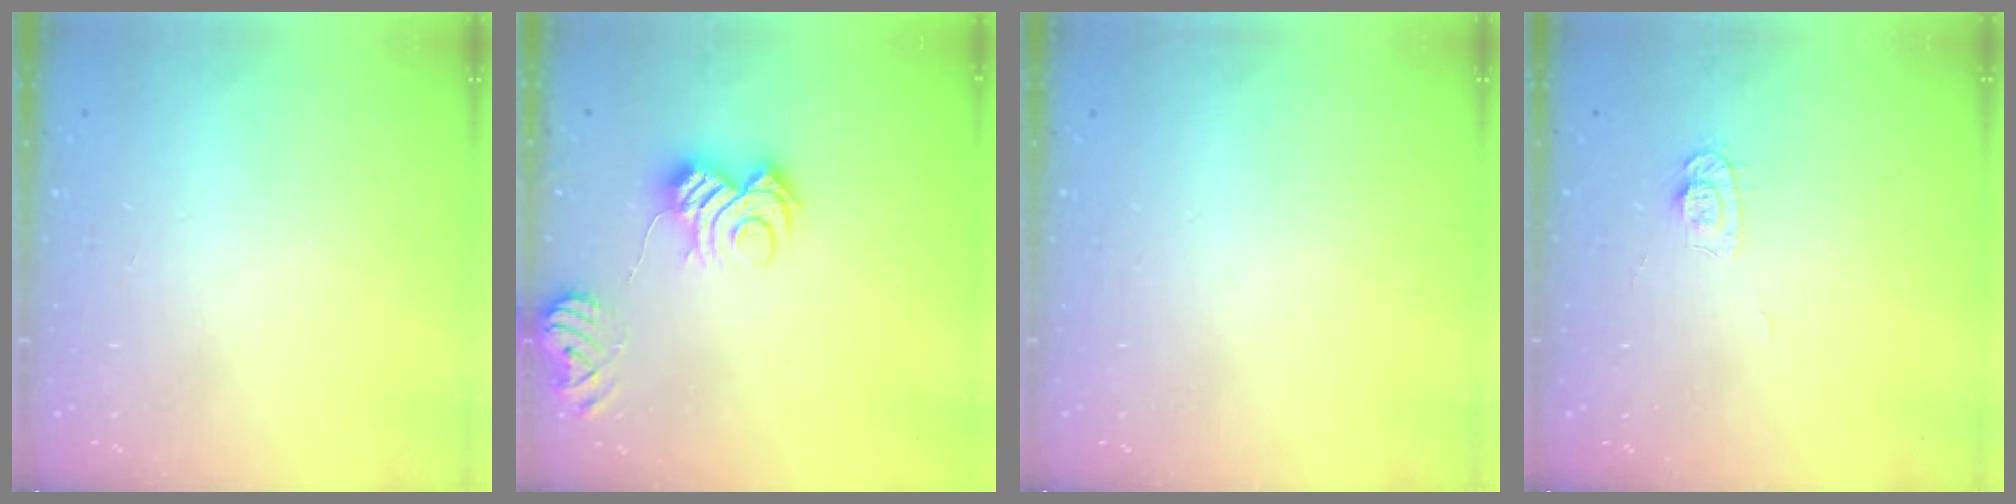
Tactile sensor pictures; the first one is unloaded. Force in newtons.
{"total": 9.9, "press": 9.8, "slide": 1.0}
{"total": 0.0}
{"total": 6.1, "press": 6.1, "slide": 0.7}